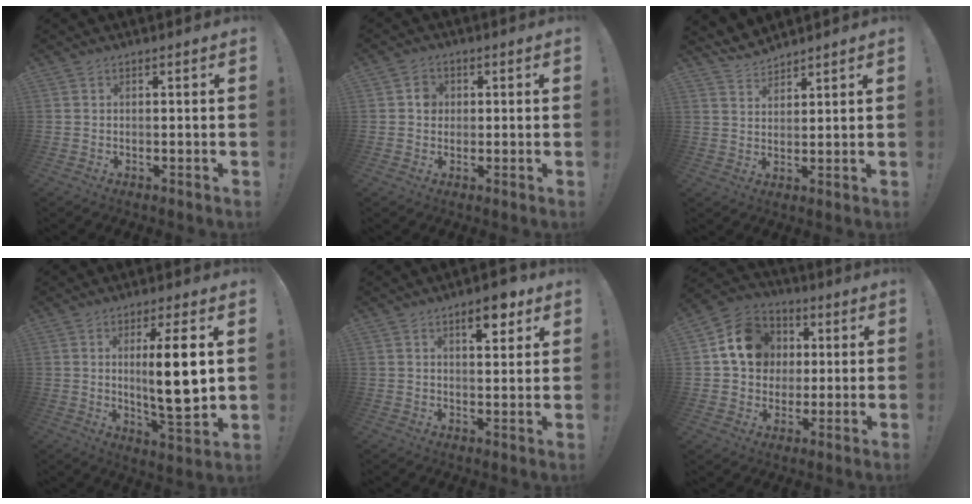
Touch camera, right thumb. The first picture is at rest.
{"total": 4.0, "force": [0.4, 3.6, 1.5], "torque": [-0.009, 0.001, 0.003]}
{"total": 5.4, "force": [5.1, 1.6, 1.1], "torque": [-0.029, -0.030, 0.097]}
{"total": 13.4, "force": [2.1, 2.2, 13.0], "torque": [-0.206, -0.020, 0.022]}
{"total": 7.8, "force": [4.5, 3.1, 5.6], "torque": [-0.059, -0.018, 0.070]}
{"total": 15.5, "force": [3.6, 13.4, 7.0], "torque": [-0.084, 0.005, 0.078]}